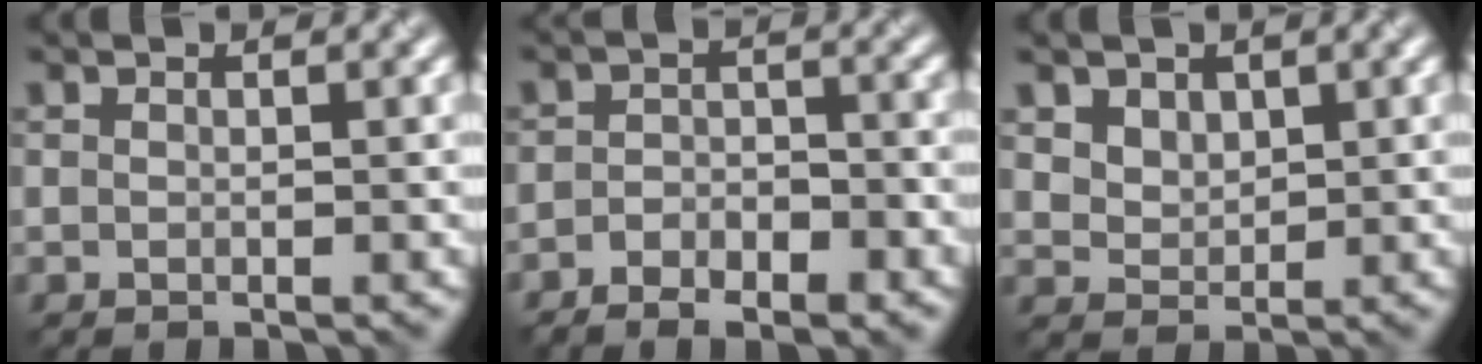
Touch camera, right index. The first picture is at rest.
{"total": 4.1, "force": [-2.6, 2.0, 2.4], "torque": [-0.037, 0.007, -0.045]}
{"total": 3.0, "force": [2.3, 1.8, 0.8], "torque": [-0.032, 0.008, 0.049]}